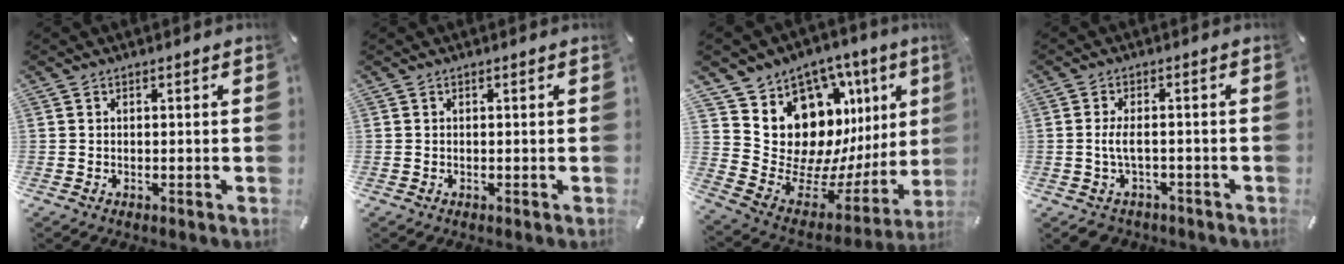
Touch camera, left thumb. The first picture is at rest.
{"total": 0.0}
{"total": 16.0, "force": [6.5, 12.7, 7.2], "torque": [-0.067, -0.107, 0.158]}
{"total": 4.7, "force": [-1.1, 2.8, 3.6], "torque": [-0.079, 0.006, -0.024]}